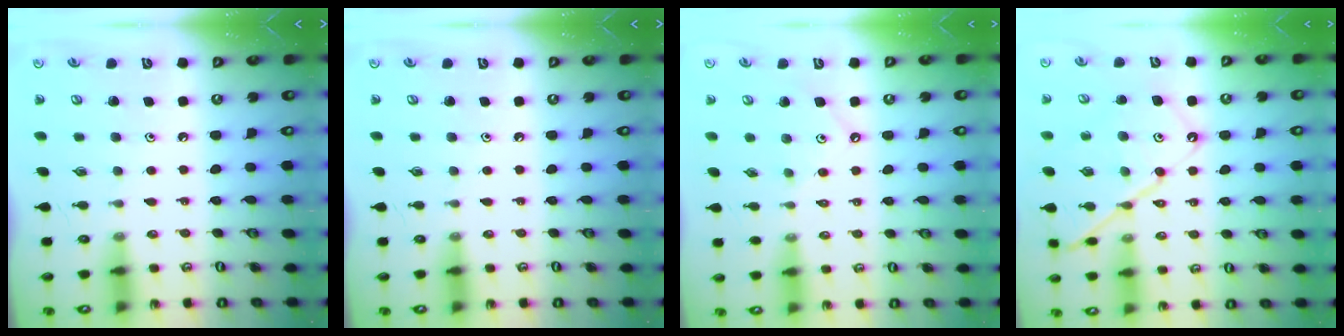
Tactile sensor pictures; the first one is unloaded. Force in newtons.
{"total": 0.0}
{"total": 2.1, "press": 2.1, "slide": 0.4}
{"total": 13.5, "press": 13.4, "slide": 1.4}